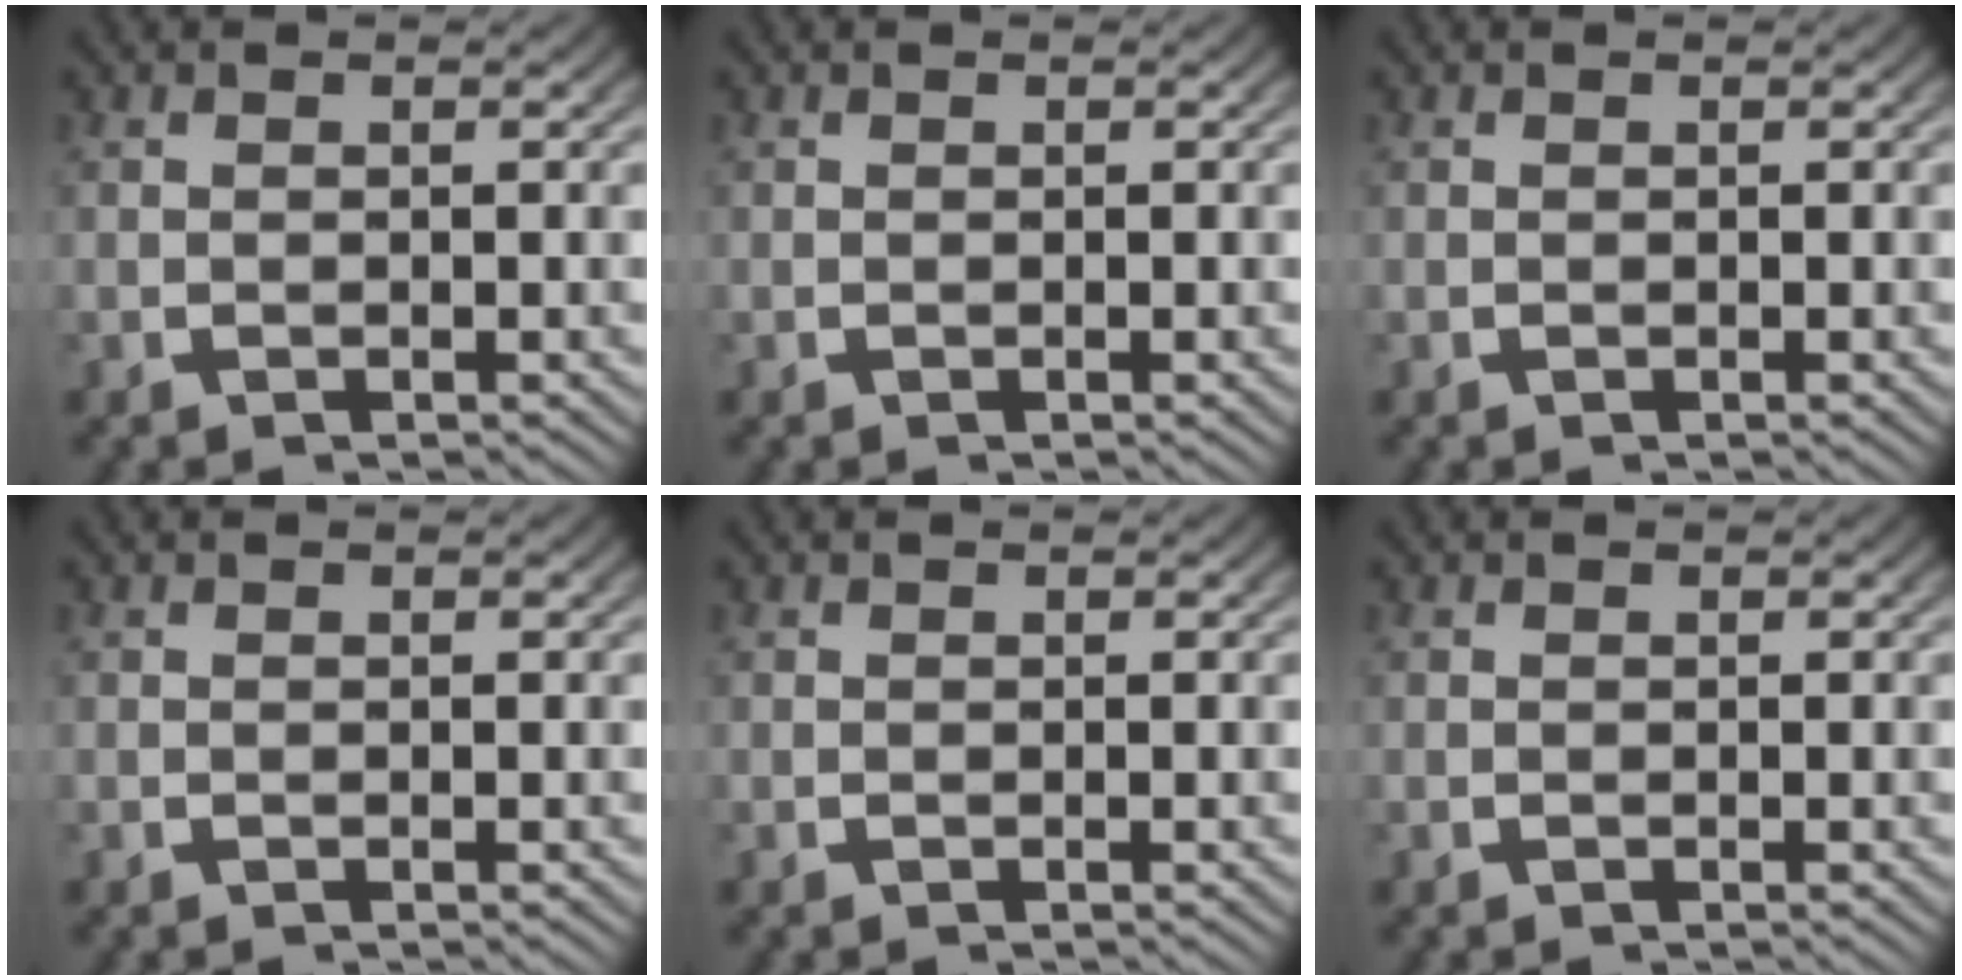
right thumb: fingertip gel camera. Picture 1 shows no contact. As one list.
[{"total": 0.0}, {"total": 0.0}, {"total": 0.0}, {"total": 0.0}, {"total": 0.0}]